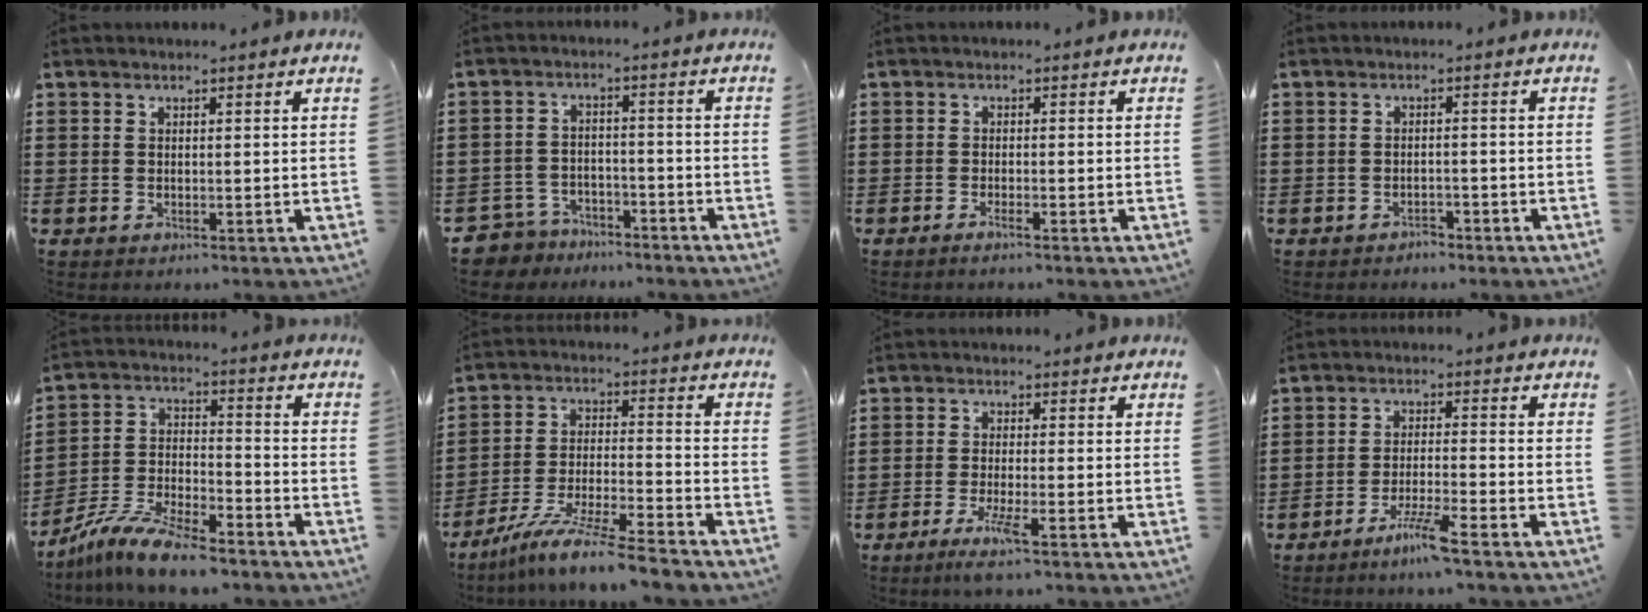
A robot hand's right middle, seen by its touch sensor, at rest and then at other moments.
{"total": 4.6, "force": [-4.4, 1.3, 0.1], "torque": [-0.022, 0.002, -0.097]}
{"total": 1.1, "force": [-0.7, 0.0, 0.8], "torque": [-0.013, -0.004, -0.013]}
{"total": 1.6, "force": [-1.6, 0.4, 0.0], "torque": [-0.006, 0.004, -0.036]}
{"total": 9.4, "force": [-8.5, 1.3, 3.9], "torque": [-0.082, 0.016, -0.166]}
{"total": 9.5, "force": [-8.4, -0.3, 4.5], "torque": [-0.086, 0.002, -0.164]}
{"total": 3.6, "force": [-2.1, 0.0, 2.9], "torque": [-0.062, -0.014, -0.039]}
{"total": 4.7, "force": [-3.6, -0.3, 2.9], "torque": [-0.061, -0.009, -0.068]}